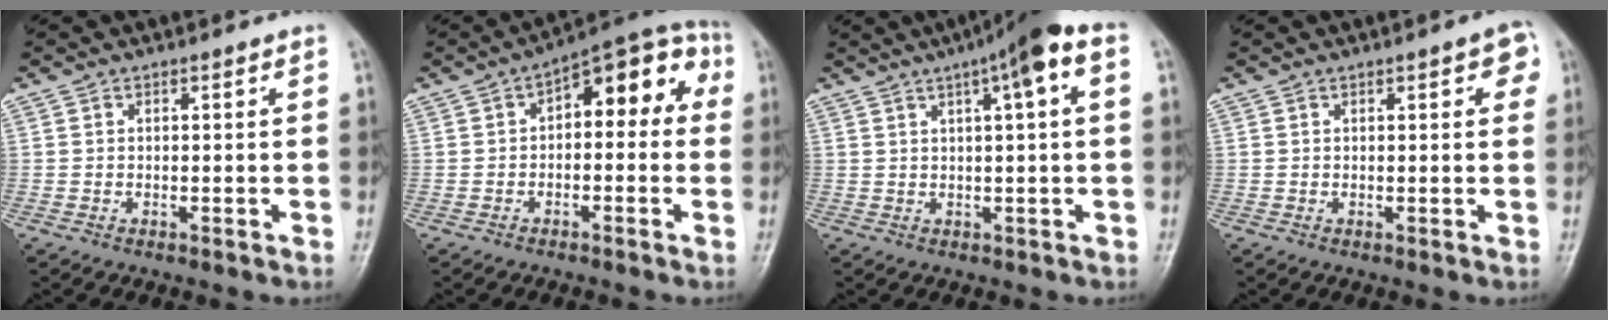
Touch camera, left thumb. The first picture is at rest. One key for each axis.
{"total": 11.8, "fx": 1.7, "fy": 6.2, "fz": 9.9, "tx": -0.087, "ty": 0.046, "tz": 0.009}
{"total": 9.7, "fx": 3.8, "fy": 1.4, "fz": 8.8, "tx": -0.136, "ty": 0.025, "tz": 0.049}
{"total": 3.4, "fx": 1.3, "fy": 1.1, "fz": 2.9, "tx": -0.026, "ty": 0.001, "tz": 0.010}